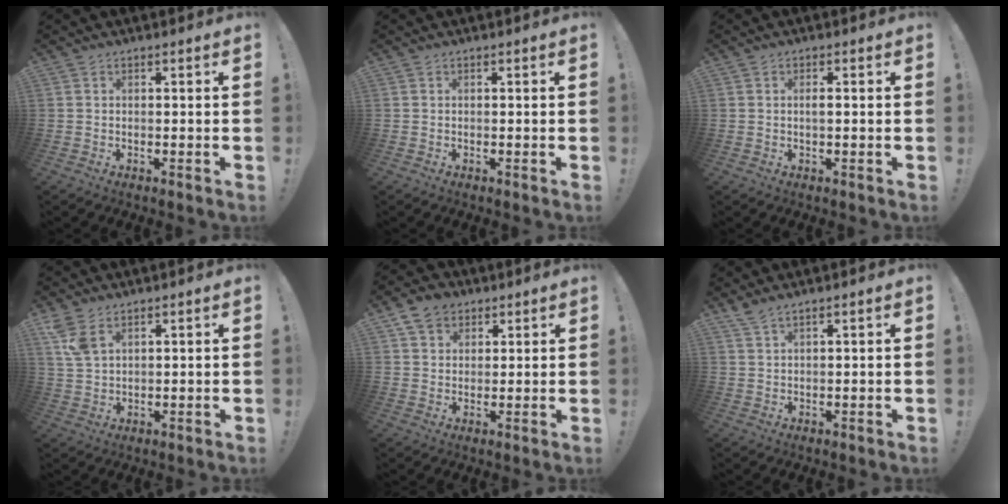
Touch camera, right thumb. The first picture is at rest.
{"total": 0.0}
{"total": 1.5, "force": [-0.2, 0.4, 1.4], "torque": [-0.028, 0.003, -0.005]}
{"total": 6.0, "force": [3.5, 2.8, 3.9], "torque": [-0.073, -0.012, 0.068]}
{"total": 7.1, "force": [3.9, 5.5, 2.3], "torque": [-0.045, -0.009, 0.080]}
{"total": 2.5, "force": [1.9, 0.2, 1.5], "torque": [-0.039, -0.003, 0.037]}